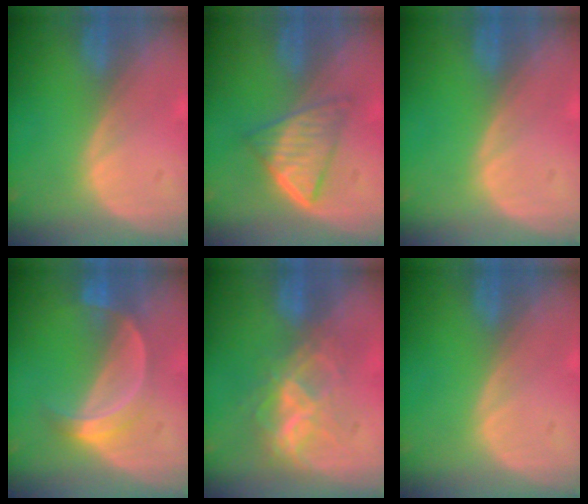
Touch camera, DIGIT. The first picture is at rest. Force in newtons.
{"total": 6.3, "press": 5.4, "slide": 3.1}
{"total": 0.0}
{"total": 5.2, "press": 4.9, "slide": 1.6}
{"total": 7.3, "press": 6.1, "slide": 3.9}
{"total": 0.0}